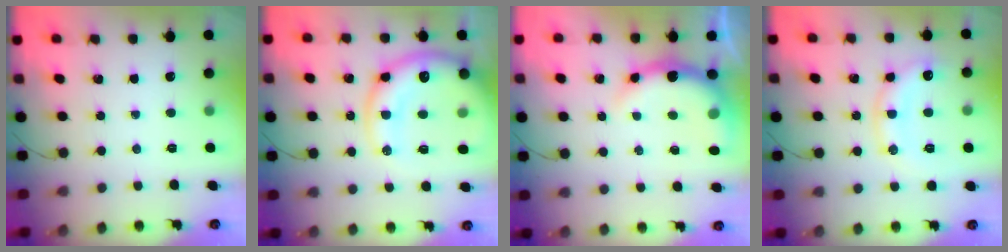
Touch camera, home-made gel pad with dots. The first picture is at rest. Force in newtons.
{"total": 19.2, "press": 18.9, "slide": 3.3}
{"total": 8.1, "press": 8.0, "slide": 1.2}
{"total": 11.8, "press": 11.8, "slide": 0.8}